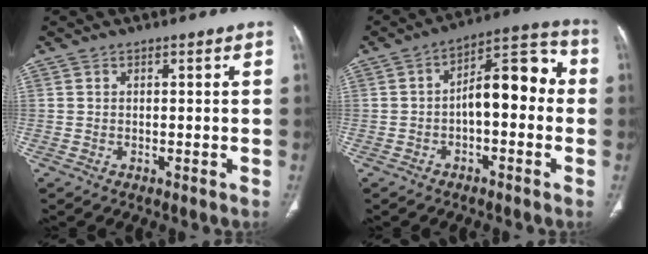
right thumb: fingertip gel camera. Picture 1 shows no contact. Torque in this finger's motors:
{"motor_torque": [1.48, 1.63, 1.13, -0.50, 0.06]}